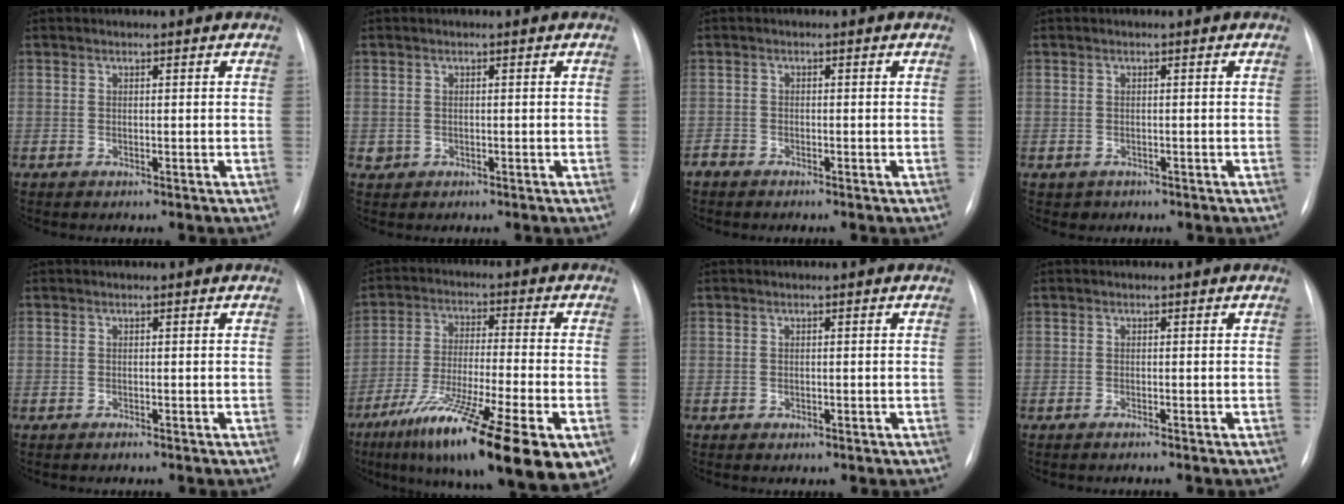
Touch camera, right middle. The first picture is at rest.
{"total": 1.0, "force": [-0.2, 0.9, 0.1], "torque": [0.001, 0.003, -0.001]}
{"total": 1.3, "force": [-1.2, 0.4, 0.2], "torque": [-0.008, -0.001, -0.023]}
{"total": 1.1, "force": [-0.6, 0.9, 0.0], "torque": [-0.003, 0.003, -0.006]}
{"total": 0.0}
{"total": 23.1, "force": [-12.4, 3.6, 19.1], "torque": [-0.263, -0.047, -0.202]}
{"total": 0.8, "force": [-0.3, 0.6, 0.5], "torque": [-0.008, -0.001, -0.001]}
{"total": 0.7, "force": [-0.5, -0.2, 0.4], "torque": [-0.006, 0.000, -0.009]}